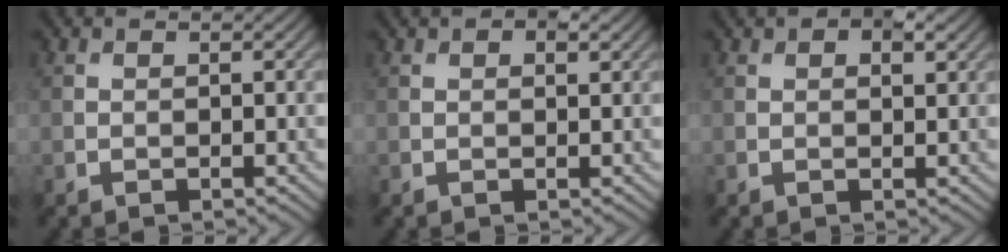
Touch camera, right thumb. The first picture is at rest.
{"total": 2.6, "force": [1.5, 1.2, 1.8], "torque": [-0.028, 0.000, 0.024]}
{"total": 4.1, "force": [2.4, 1.8, 2.9], "torque": [-0.050, 0.004, 0.037]}